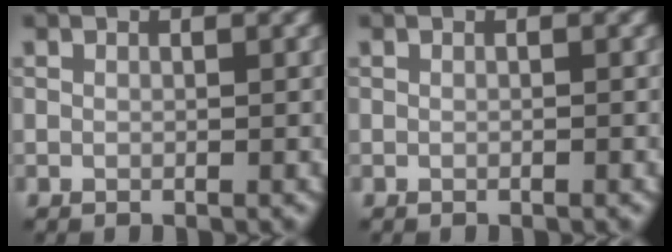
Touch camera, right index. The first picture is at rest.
{"total": 0.0}